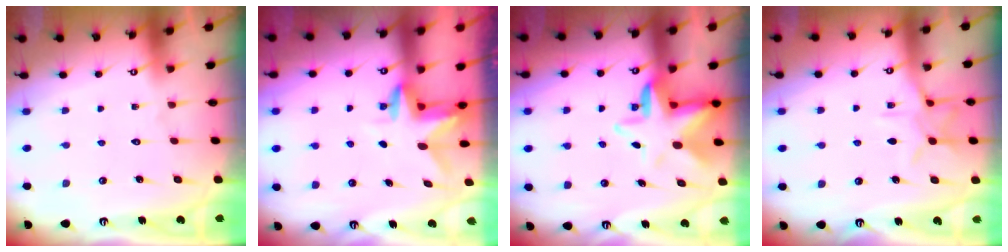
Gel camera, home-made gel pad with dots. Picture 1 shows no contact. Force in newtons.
{"total": 2.9, "press": 2.9, "slide": 0.3}
{"total": 8.6, "press": 8.4, "slide": 1.5}
{"total": 9.4, "press": 9.4, "slide": 0.7}